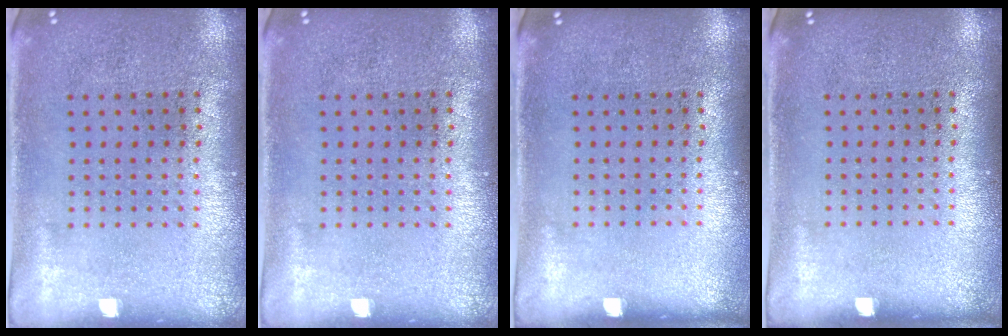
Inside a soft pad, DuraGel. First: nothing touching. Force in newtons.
{"total": 0.0}
{"total": 0.0}
{"total": 0.0}